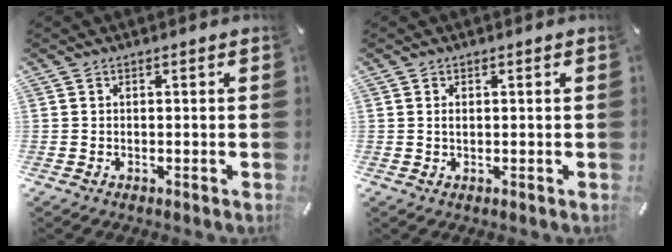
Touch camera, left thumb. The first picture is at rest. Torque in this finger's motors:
{"motor_torque": [-0.20, -0.29, 0.25, -0.07, 0.01]}